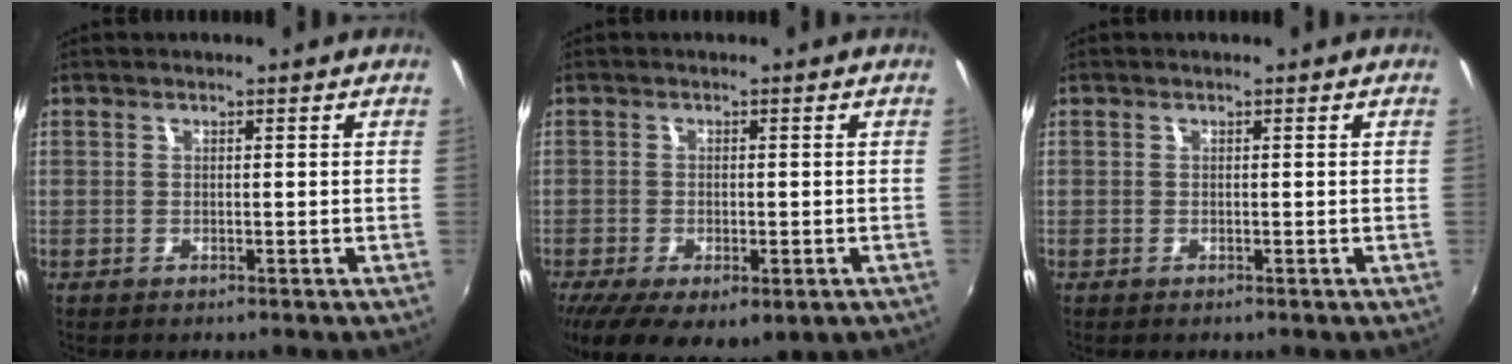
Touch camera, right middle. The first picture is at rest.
{"total": 12.9, "force": [-6.8, 6.2, 9.1], "torque": [-0.183, -0.050, -0.096]}
{"total": 0.0}